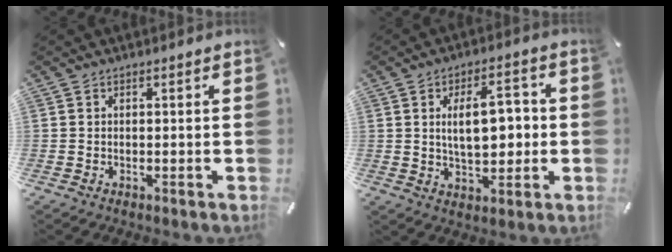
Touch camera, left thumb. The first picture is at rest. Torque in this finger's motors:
{"motor_torque": [1.93, 1.84, 1.25, -0.07, 0.39]}